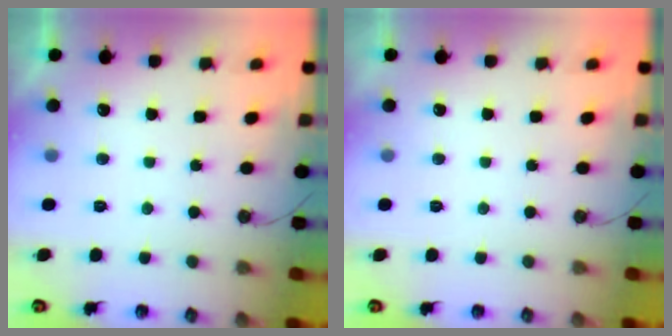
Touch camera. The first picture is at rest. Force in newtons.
{"total": 0.0}